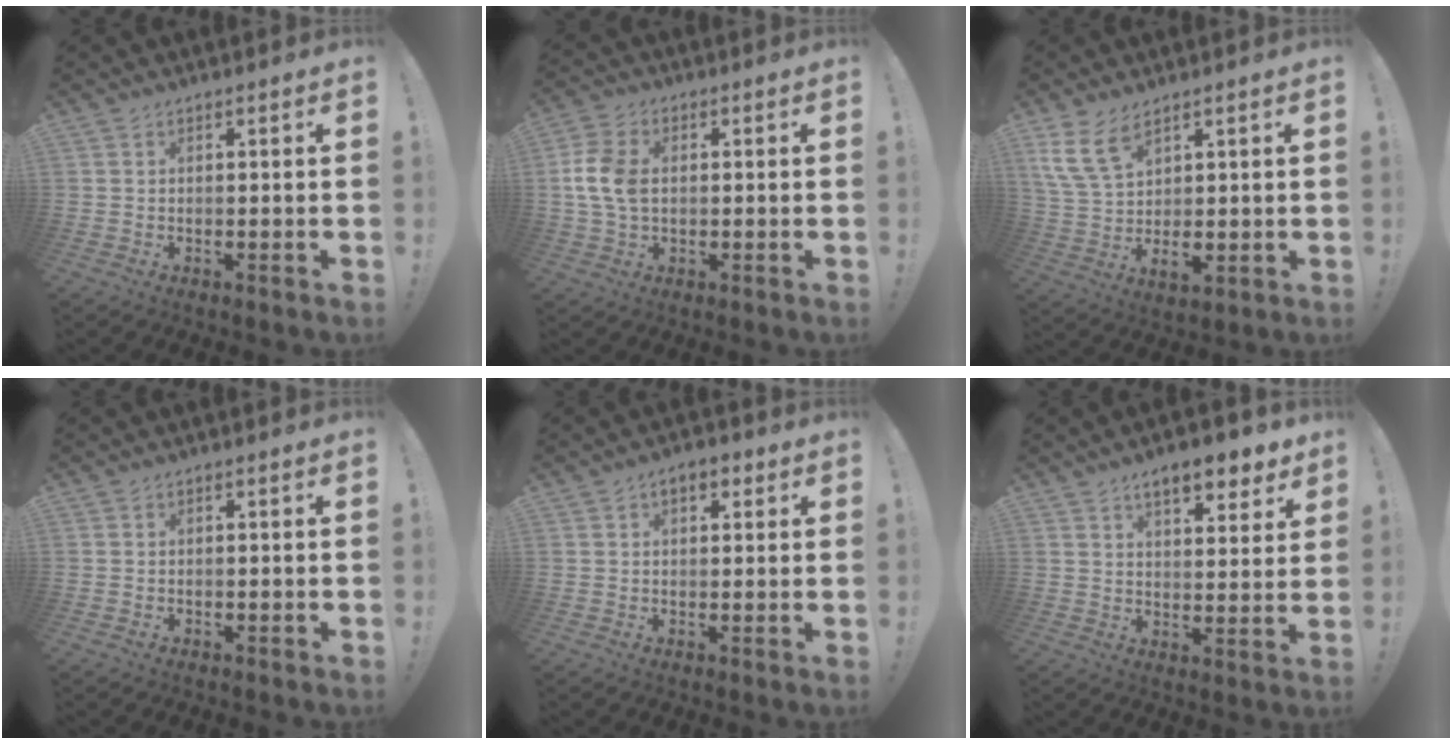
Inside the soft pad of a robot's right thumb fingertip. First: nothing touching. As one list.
[{"total": 10.1, "force": [0.5, 7.1, 7.1], "torque": [-0.147, 0.006, 0.010]}, {"total": 10.2, "force": [4.6, 5.5, 7.2], "torque": [-0.145, -0.029, 0.090]}, {"total": 0.6, "force": [-0.5, 0.2, 0.1], "torque": [-0.007, 0.003, -0.009]}, {"total": 4.2, "force": [1.7, 2.6, 2.8], "torque": [-0.032, 0.002, 0.027]}, {"total": 9.0, "force": [6.4, 3.1, 5.6], "torque": [-0.072, -0.037, 0.109]}]